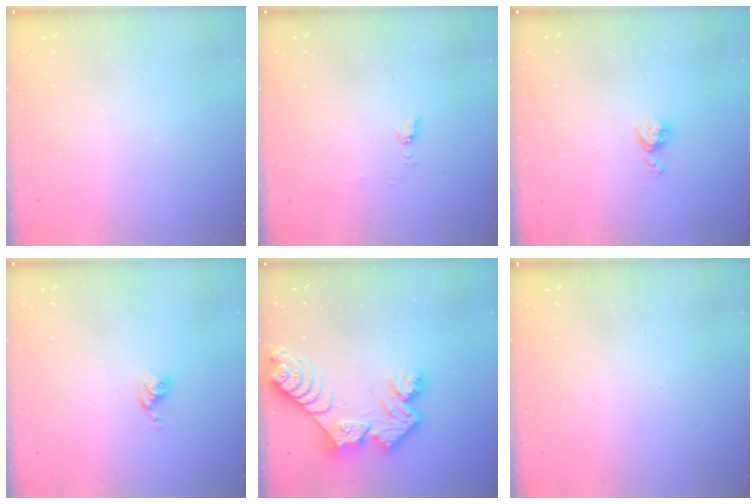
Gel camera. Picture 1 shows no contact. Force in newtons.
{"total": 5.6, "press": 5.5, "slide": 0.5}
{"total": 5.5, "press": 5.5, "slide": 0.7}
{"total": 4.1, "press": 4.1, "slide": 0.1}
{"total": 11.0, "press": 10.9, "slide": 1.1}
{"total": 3.0, "press": 3.0, "slide": 0.4}